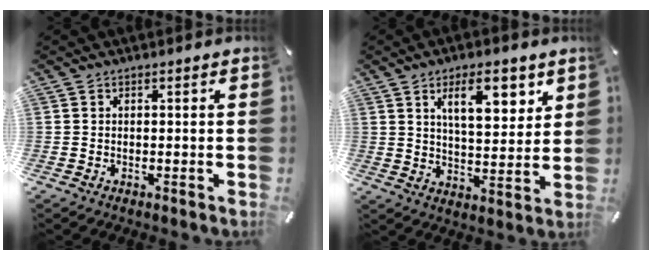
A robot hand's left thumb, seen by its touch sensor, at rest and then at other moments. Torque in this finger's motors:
{"motor_torque": [2.03, 1.96, 1.53, -0.85, 0.33]}